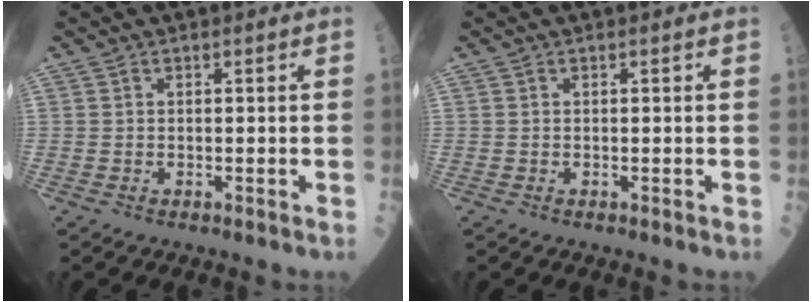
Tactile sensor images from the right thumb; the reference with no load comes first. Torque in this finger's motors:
{"motor_torque": [-0.03, 0.03, -0.18, -0.01, 0.00]}